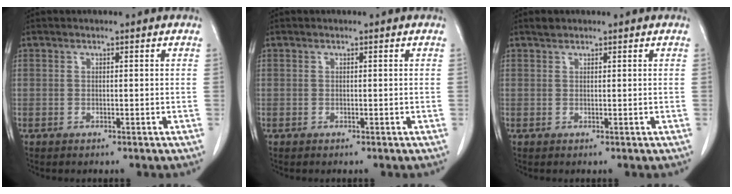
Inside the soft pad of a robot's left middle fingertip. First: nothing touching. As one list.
[{"total": 0.0}, {"total": 0.9, "force": [0.8, 0.4, 0.2], "torque": [-0.008, 0.004, 0.015]}]